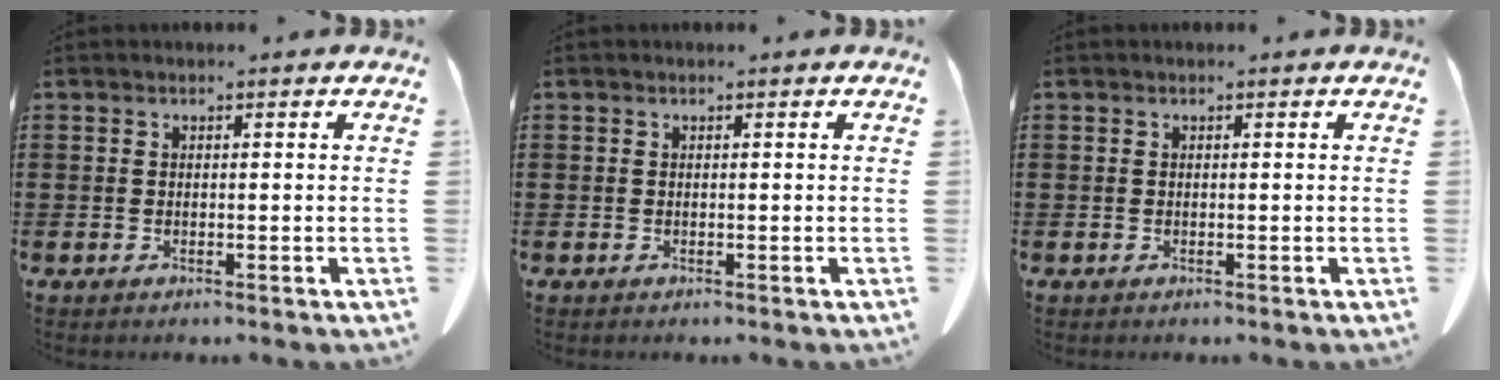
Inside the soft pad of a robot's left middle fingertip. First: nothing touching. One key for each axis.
{"total": 0.0}
{"total": 0.0}